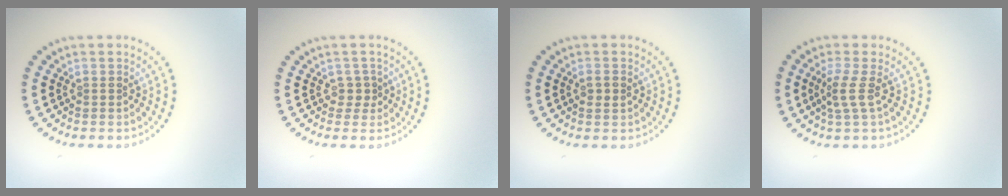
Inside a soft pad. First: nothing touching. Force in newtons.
{"total": 1.3, "press": 1.0, "slide": 0.9}
{"total": 1.2, "press": 1.1, "slide": 0.1}
{"total": 2.1, "press": 1.5, "slide": 1.4}